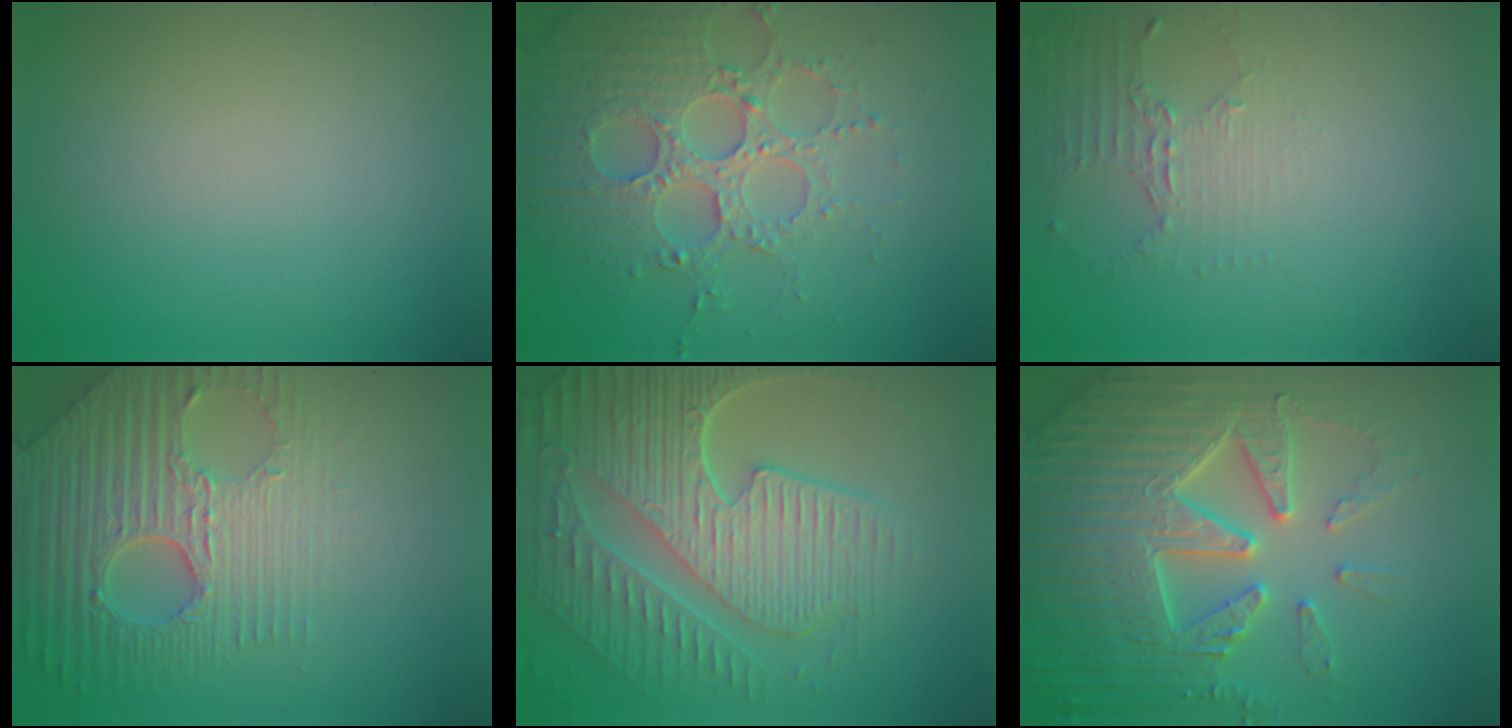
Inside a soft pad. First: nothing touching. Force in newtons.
{"total": 4.9, "press": 4.4, "slide": 2.1}
{"total": 2.0, "press": 1.5, "slide": 1.4}
{"total": 7.6, "press": 5.5, "slide": 5.3}
{"total": 8.9, "press": 6.2, "slide": 6.5}
{"total": 7.6, "press": 7.5, "slide": 1.5}